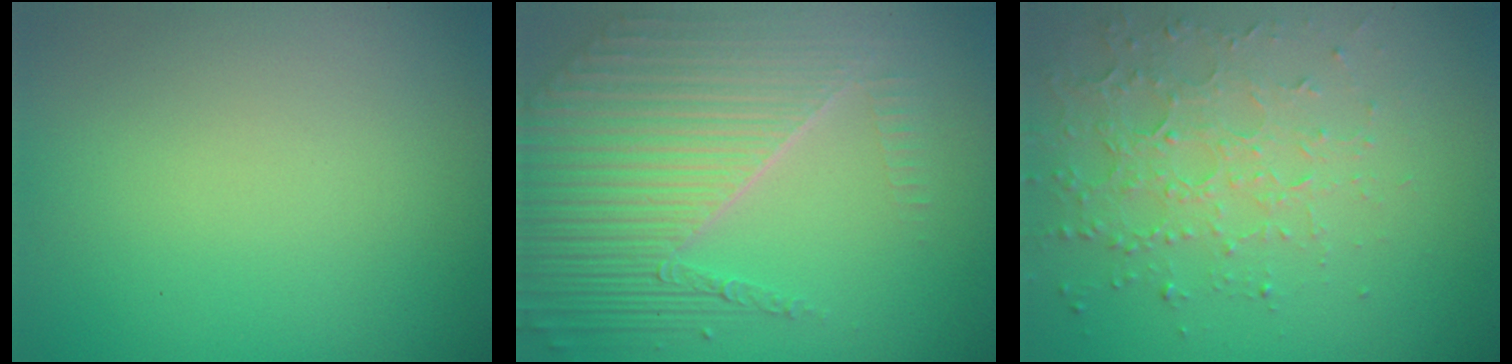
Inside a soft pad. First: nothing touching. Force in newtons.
{"total": 8.3, "press": 5.6, "slide": 6.1}
{"total": 3.9, "press": 3.0, "slide": 2.5}